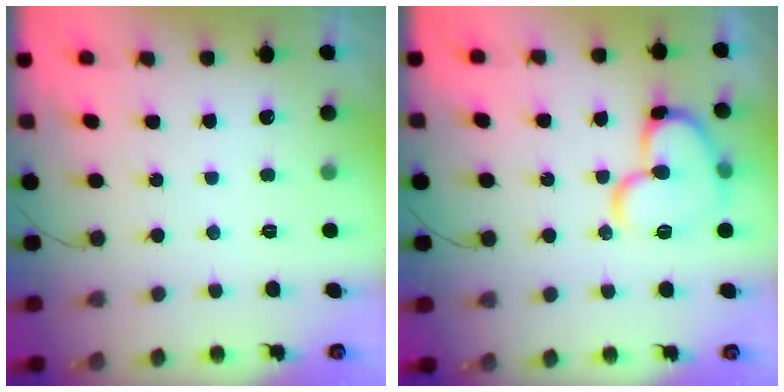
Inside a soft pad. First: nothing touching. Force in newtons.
{"total": 15.8, "press": 15.7, "slide": 1.7}